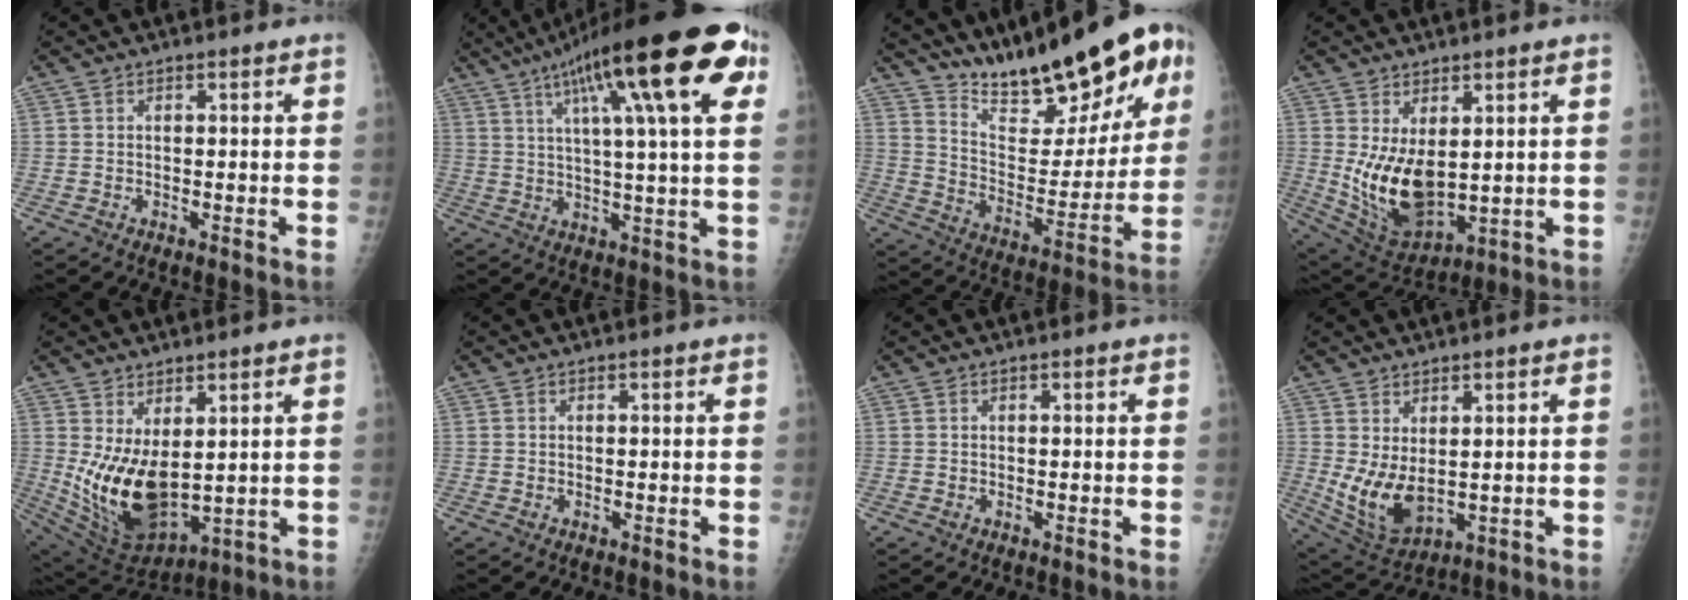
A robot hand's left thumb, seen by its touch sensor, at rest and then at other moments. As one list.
[{"total": 25.5, "force": [11.1, 5.6, 22.2], "torque": [-0.332, 0.007, 0.163]}, {"total": 24.4, "force": [16.4, 7.5, 16.5], "torque": [-0.203, -0.075, 0.265]}, {"total": 12.2, "force": [1.5, 6.6, 10.1], "torque": [-0.166, -0.028, 0.055]}, {"total": 13.5, "force": [2.2, 7.1, 11.3], "torque": [-0.194, -0.038, 0.070]}, {"total": 0.0}, {"total": 0.0}, {"total": 8.7, "force": [0.9, 4.5, 7.4], "torque": [-0.132, -0.021, 0.040]}]